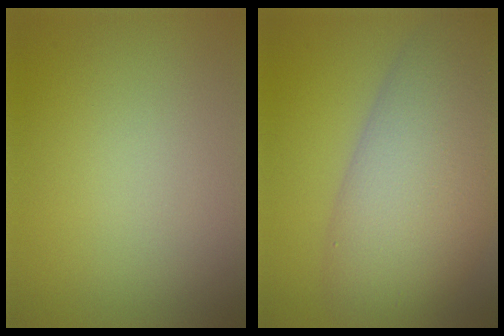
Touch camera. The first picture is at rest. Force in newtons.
{"total": 11.9, "press": 11.9, "slide": 0.7}